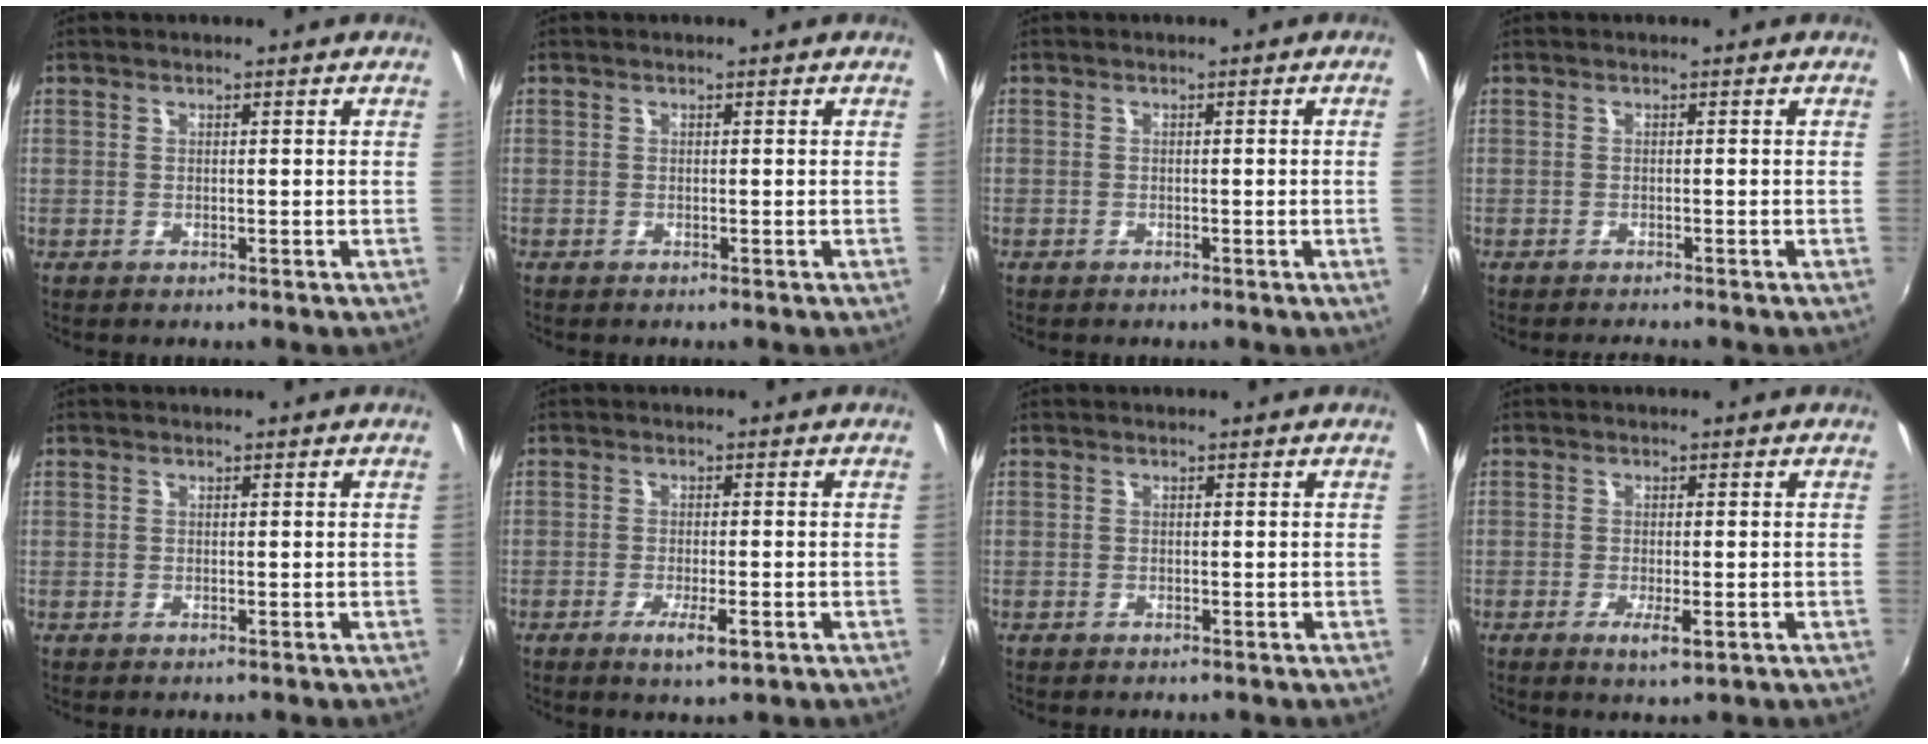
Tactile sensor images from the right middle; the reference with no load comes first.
{"total": 0.0}
{"total": 1.4, "force": [-0.1, -0.9, 1.1], "torque": [-0.011, -0.009, 0.001]}
{"total": 1.6, "force": [-1.5, 0.1, 0.4], "torque": [-0.013, -0.011, -0.026]}
{"total": 0.0}
{"total": 4.2, "force": [-1.9, 0.8, 3.7], "torque": [-0.072, -0.011, -0.030]}
{"total": 0.0}
{"total": 3.2, "force": [-1.1, 0.6, 2.9], "torque": [-0.056, -0.010, -0.016]}